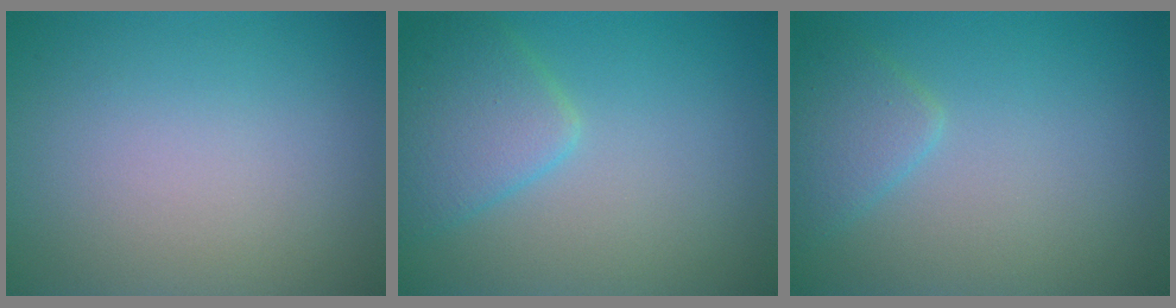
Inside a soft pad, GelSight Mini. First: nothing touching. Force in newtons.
{"total": 3.9, "press": 3.9, "slide": 0.2}
{"total": 2.4, "press": 2.4, "slide": 0.1}